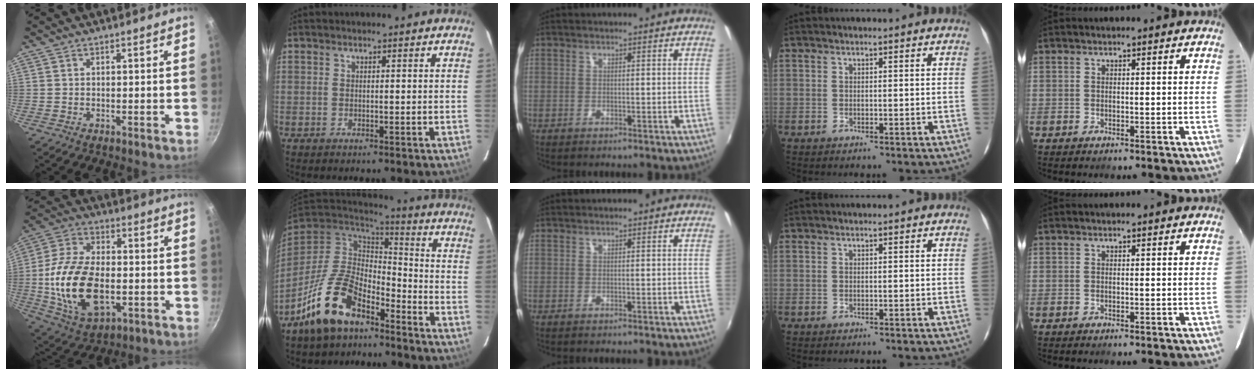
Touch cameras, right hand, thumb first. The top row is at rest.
{"thumb": {"total": 19.6, "force": [-2.9, 11.4, 15.7], "torque": [-0.299, 0.014, -0.046]}, "index": {"total": 16.0, "force": [-10.0, 8.2, 9.3], "torque": [-0.194, 0.003, -0.177]}}